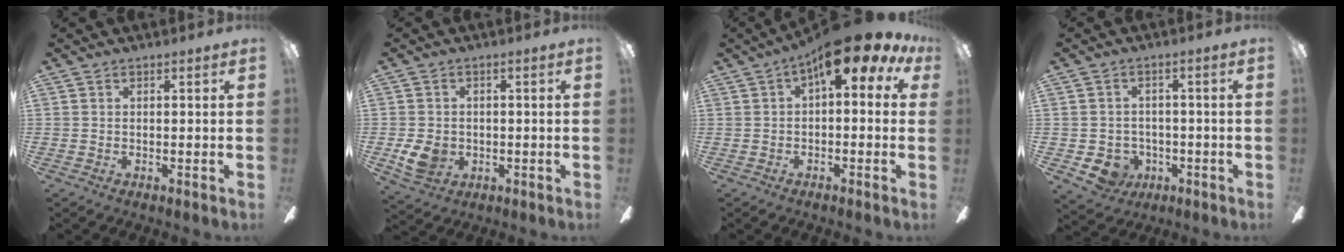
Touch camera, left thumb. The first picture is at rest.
{"total": 6.0, "force": [-0.9, 5.0, 3.3], "torque": [-0.069, 0.000, -0.018]}
{"total": 11.2, "force": [5.5, 4.4, 8.7], "torque": [-0.122, -0.026, 0.089]}
{"total": 5.4, "force": [-1.6, 5.0, 1.5], "torque": [-0.054, 0.004, -0.030]}